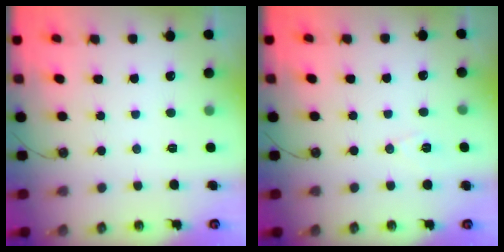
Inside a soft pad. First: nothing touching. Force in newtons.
{"total": 6.6, "press": 5.2, "slide": 4.1}